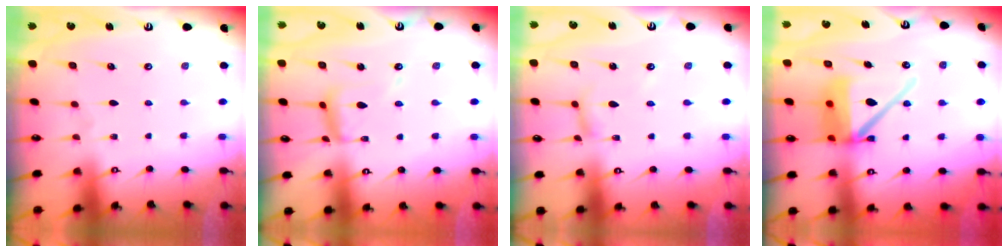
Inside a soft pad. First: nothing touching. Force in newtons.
{"total": 10.9, "press": 10.9, "slide": 0.8}
{"total": 6.0, "press": 6.0, "slide": 0.5}
{"total": 16.6, "press": 16.5, "slide": 2.1}